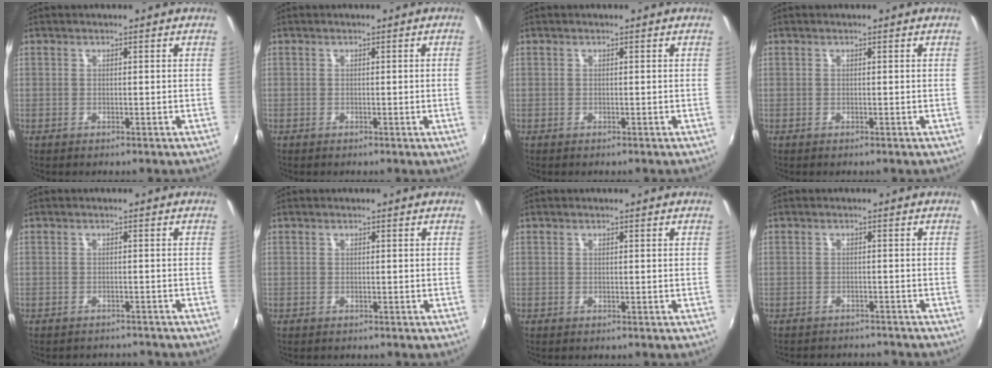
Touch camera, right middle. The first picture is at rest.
{"total": 1.2, "force": [0.1, -0.8, 0.9], "torque": [-0.007, -0.008, 0.002]}
{"total": 0.0}
{"total": 0.0}
{"total": 4.7, "force": [-4.4, 1.5, 0.9], "torque": [-0.024, -0.007, -0.060]}
{"total": 0.5, "force": [-0.4, 0.3, -0.1], "torque": [0.001, -0.002, -0.007]}
{"total": 0.0}
{"total": 5.7, "force": [-5.0, 2.6, 1.0], "torque": [-0.029, 0.006, -0.071]}